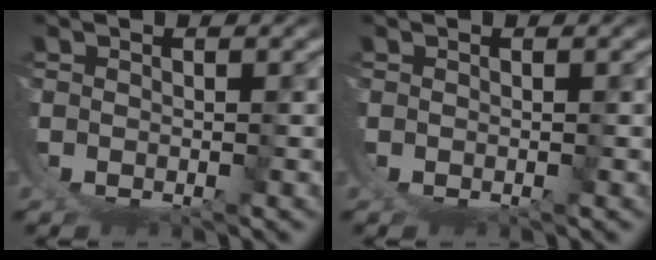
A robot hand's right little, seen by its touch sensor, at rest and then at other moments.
{"total": 0.0}